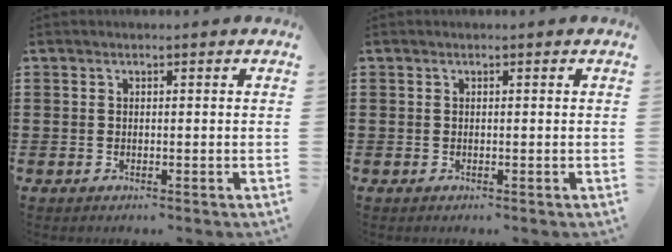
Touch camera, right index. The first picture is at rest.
{"total": 0.0}